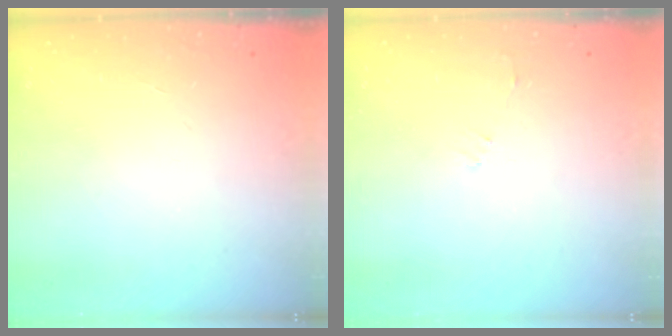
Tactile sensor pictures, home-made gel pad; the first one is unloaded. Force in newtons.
{"total": 3.4, "press": 3.4, "slide": 0.3}